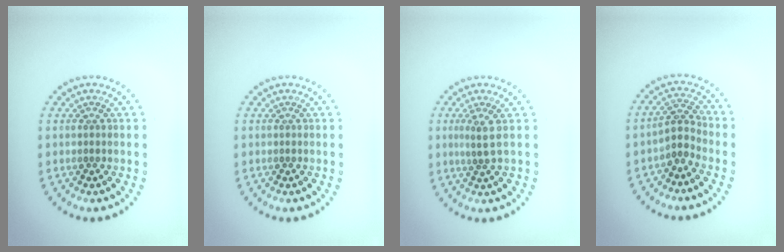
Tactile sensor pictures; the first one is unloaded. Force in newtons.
{"total": 0.0}
{"total": 1.8, "press": 1.1, "slide": 1.4}
{"total": 2.2, "press": 1.6, "slide": 1.5}